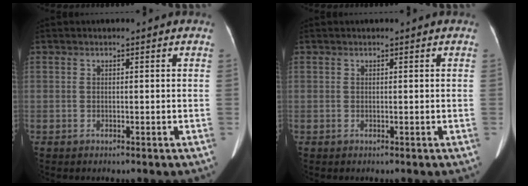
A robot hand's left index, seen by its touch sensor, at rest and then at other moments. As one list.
[{"total": 0.0}]